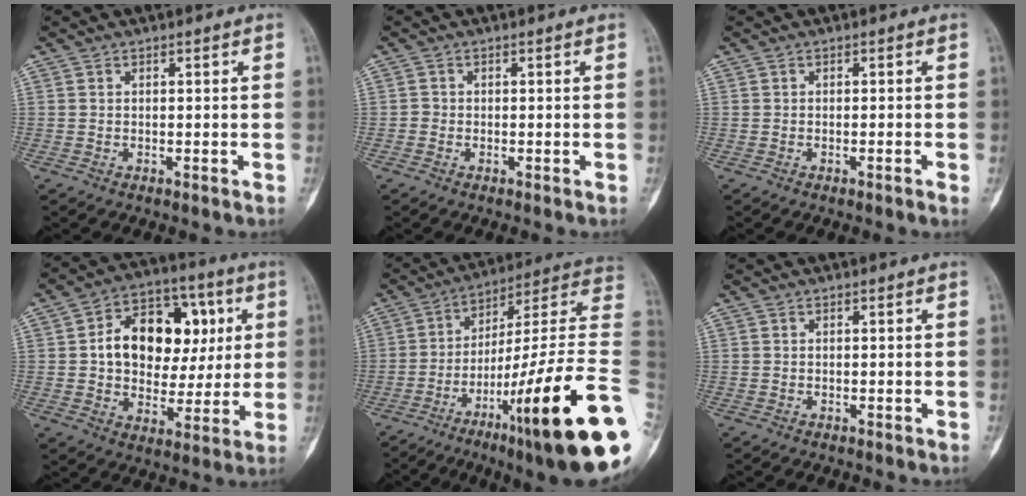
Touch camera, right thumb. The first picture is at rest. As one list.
[{"total": 0.8, "force": [-0.3, 0.7, 0.2], "torque": [0.001, 0.003, -0.011]}, {"total": 1.0, "force": [-0.5, 0.0, 0.9], "torque": [-0.019, 0.002, -0.005]}, {"total": 18.5, "force": [3.2, 13.1, 12.6], "torque": [-0.145, 0.018, 0.053]}, {"total": 30.0, "force": [-9.7, 3.8, 28.1], "torque": [-0.348, 0.059, -0.150]}, {"total": 0.0}]